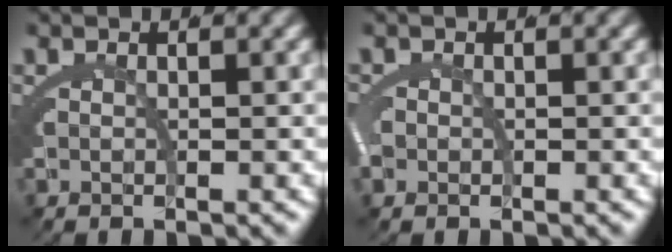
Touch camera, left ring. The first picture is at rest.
{"total": 0.6, "force": [-0.3, 0.4, 0.4], "torque": [-0.016, -0.002, -0.005]}